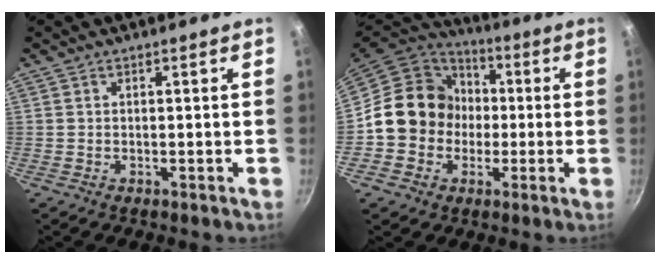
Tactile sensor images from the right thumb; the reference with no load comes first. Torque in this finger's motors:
{"motor_torque": [0.98, 2.78, 0.91, -1.02, 0.14]}